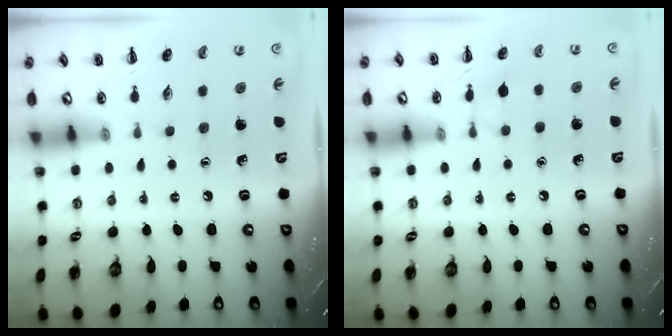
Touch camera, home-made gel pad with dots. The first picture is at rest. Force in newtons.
{"total": 4.0, "press": 4.0, "slide": 0.7}